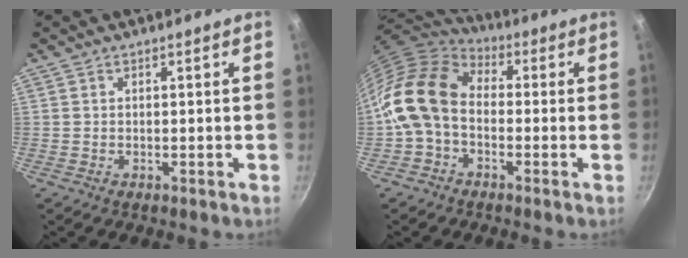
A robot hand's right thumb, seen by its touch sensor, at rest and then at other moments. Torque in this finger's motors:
{"motor_torque": [1.00, 1.30, 1.08, -1.01, 0.23]}